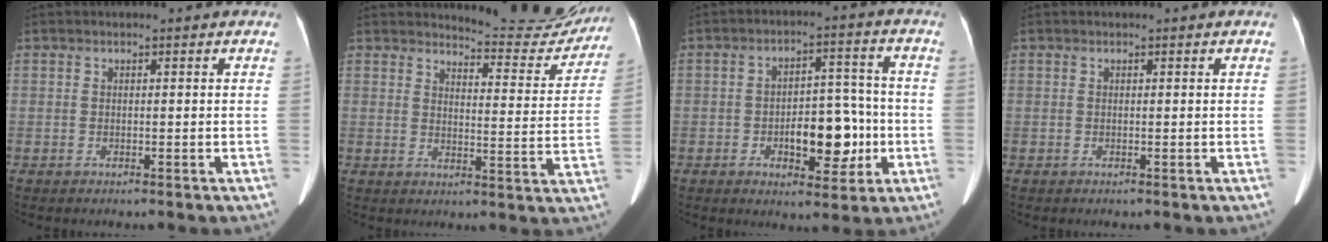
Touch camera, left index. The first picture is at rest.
{"total": 11.5, "force": [11.3, 1.6, 1.1], "torque": [0.000, -0.069, 0.122]}
{"total": 8.9, "force": [-3.0, 4.4, 7.1], "torque": [-0.098, 0.002, -0.042]}
{"total": 0.0}